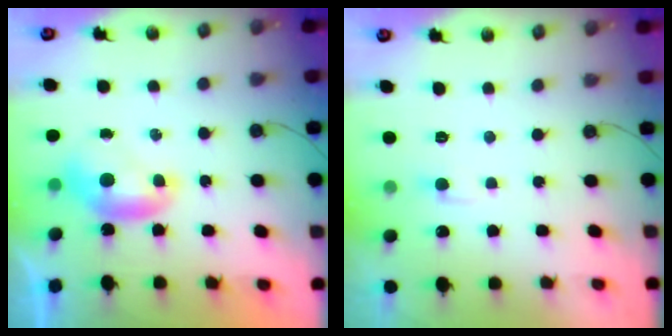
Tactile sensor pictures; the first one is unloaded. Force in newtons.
{"total": 1.8, "press": 1.7, "slide": 0.5}